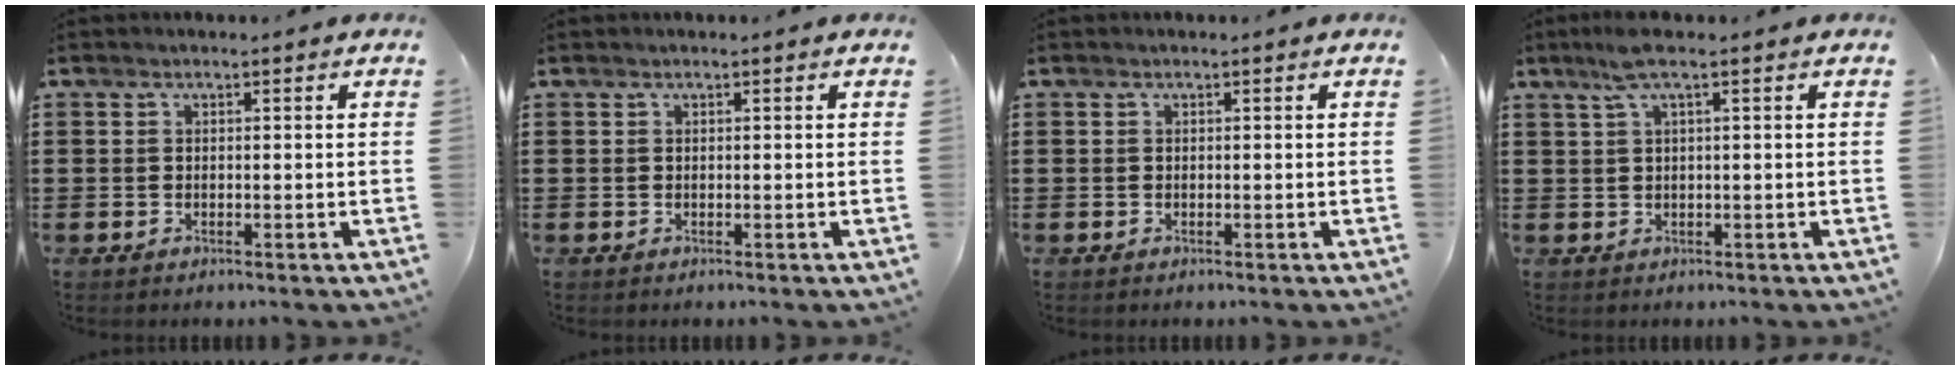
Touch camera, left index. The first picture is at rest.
{"total": 0.0}
{"total": 0.0}
{"total": 3.2, "force": [1.5, 0.1, 2.8], "torque": [-0.063, -0.002, 0.024]}